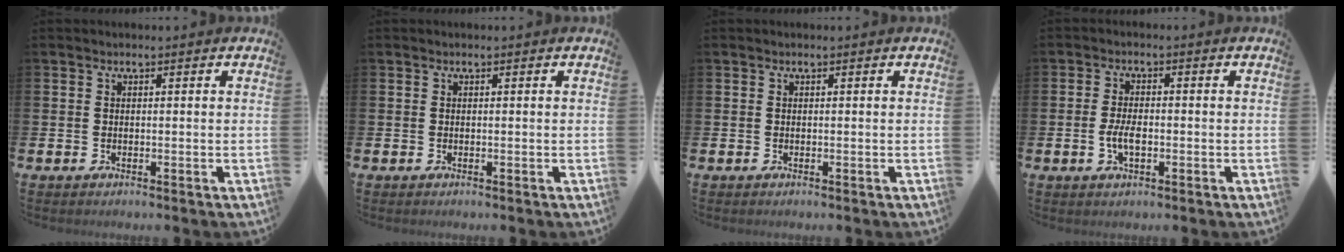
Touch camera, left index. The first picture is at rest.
{"total": 0.0}
{"total": 0.0}
{"total": 3.4, "force": [-0.6, 1.6, 3.0], "torque": [-0.049, -0.005, -0.016]}